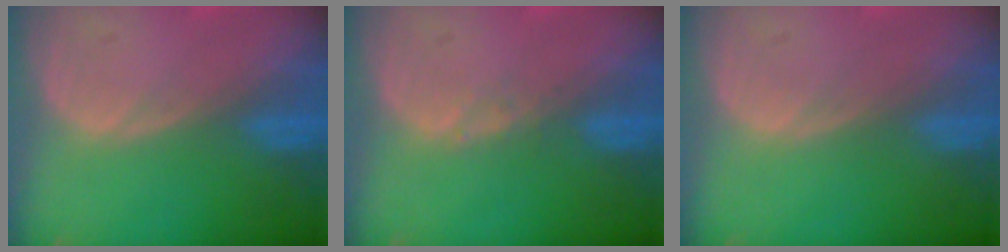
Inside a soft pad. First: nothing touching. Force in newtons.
{"total": 0.8, "press": 0.7, "slide": 0.1}
{"total": 0.0}